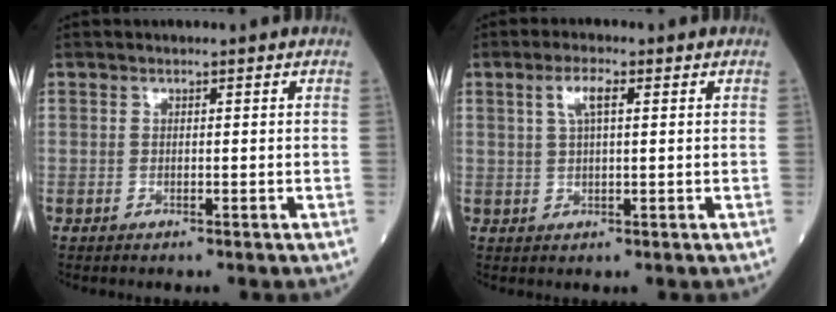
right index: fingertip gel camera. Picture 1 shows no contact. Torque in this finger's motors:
{"motor_torque": [0.11, 0.07, 0.08, 0.05]}